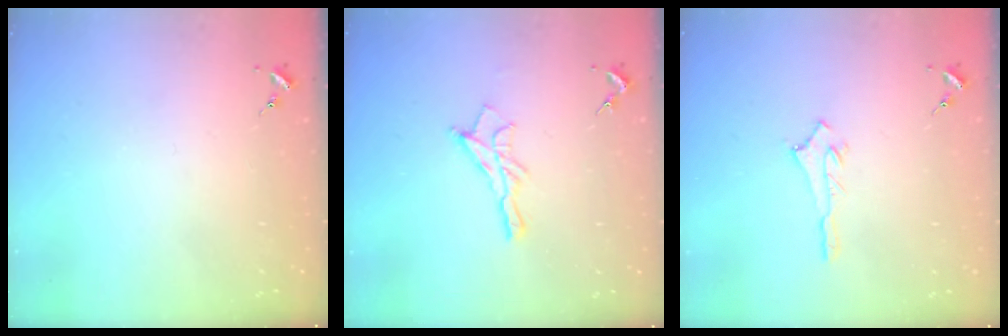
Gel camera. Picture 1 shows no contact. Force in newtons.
{"total": 9.4, "press": 9.4, "slide": 0.6}
{"total": 2.6, "press": 2.6, "slide": 0.4}